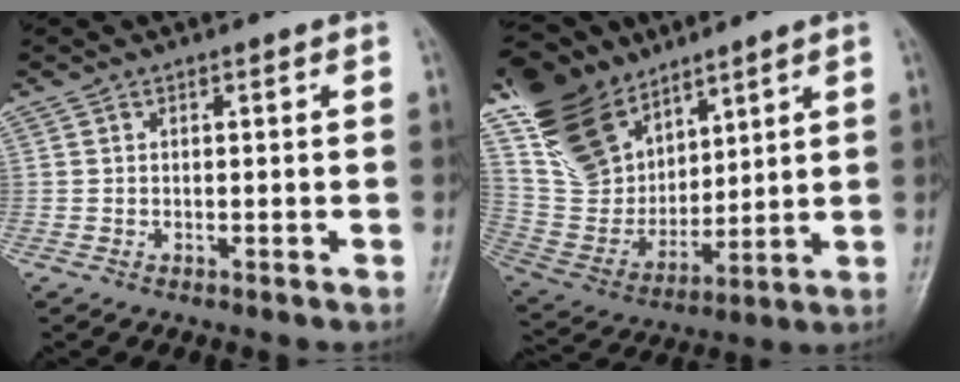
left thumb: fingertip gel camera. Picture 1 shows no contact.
{"total": 20.6, "force": [12.9, 12.6, 10.0], "torque": [-0.161, -0.045, 0.252]}